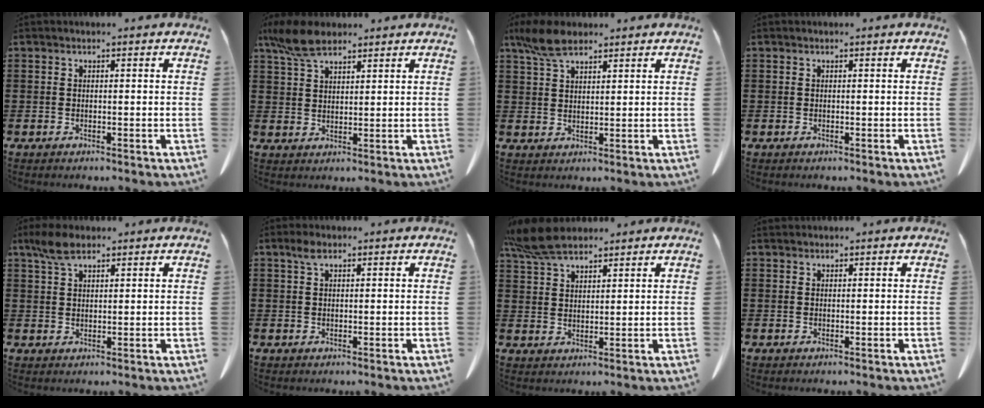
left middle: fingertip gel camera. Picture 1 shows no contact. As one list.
[{"total": 6.3, "force": [4.7, 2.4, 3.6], "torque": [-0.084, -0.001, 0.090]}, {"total": 6.1, "force": [4.3, 2.3, 3.7], "torque": [-0.085, 0.000, 0.083]}, {"total": 0.0}, {"total": 4.4, "force": [2.8, 1.8, 2.8], "torque": [-0.063, 0.003, 0.054]}, {"total": 1.8, "force": [1.0, 0.8, 1.2], "torque": [-0.030, 0.002, 0.019]}, {"total": 7.0, "force": [5.7, 2.0, 3.6], "torque": [-0.088, -0.006, 0.110]}, {"total": 0.6, "force": [0.6, 0.0, 0.0], "torque": [-0.001, -0.002, 0.013]}]